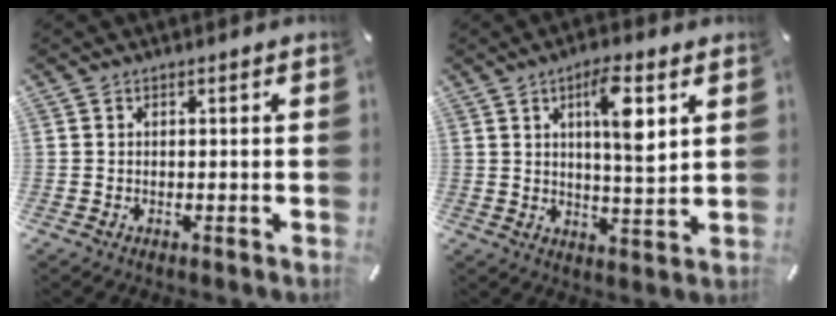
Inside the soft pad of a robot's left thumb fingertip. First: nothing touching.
{"total": 8.9, "force": [3.7, 2.0, 7.9], "torque": [-0.130, -0.013, 0.054]}